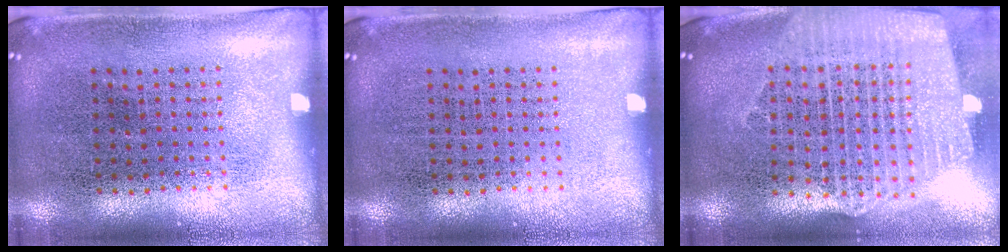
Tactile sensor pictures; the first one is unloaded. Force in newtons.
{"total": 0.0}
{"total": 2.6, "press": 2.2, "slide": 1.3}